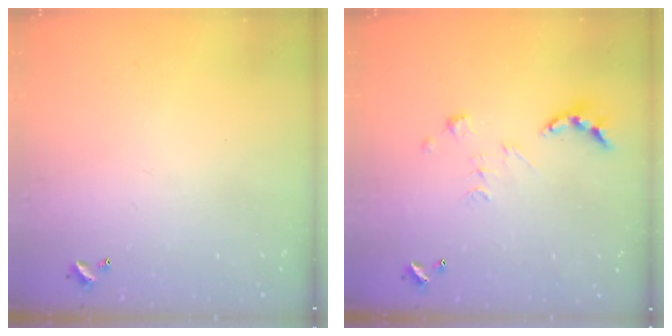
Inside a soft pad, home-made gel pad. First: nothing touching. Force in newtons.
{"total": 4.7, "press": 4.7, "slide": 0.4}